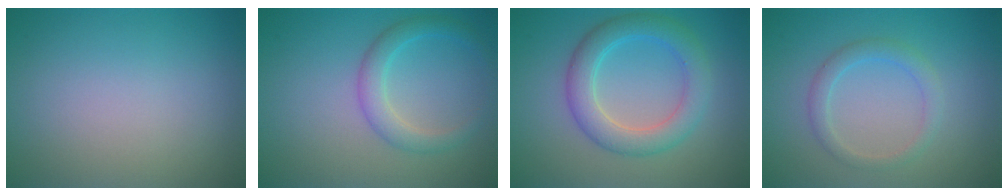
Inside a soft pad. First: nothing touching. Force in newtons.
{"total": 2.7, "press": 2.7, "slide": 0.1}
{"total": 4.6, "press": 4.6, "slide": 0.2}
{"total": 2.1, "press": 2.1, "slide": 0.1}